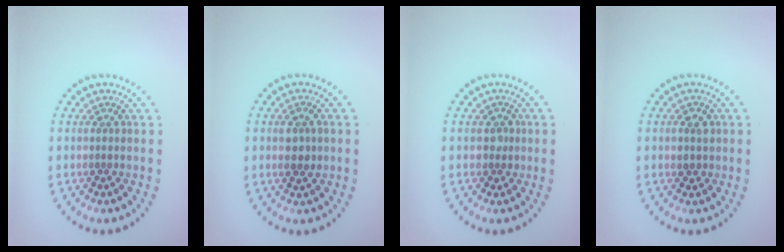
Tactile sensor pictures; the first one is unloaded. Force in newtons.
{"total": 2.1, "press": 2.0, "slide": 0.4}
{"total": 1.3, "press": 1.2, "slide": 0.6}
{"total": 1.5, "press": 1.5, "slide": 0.2}